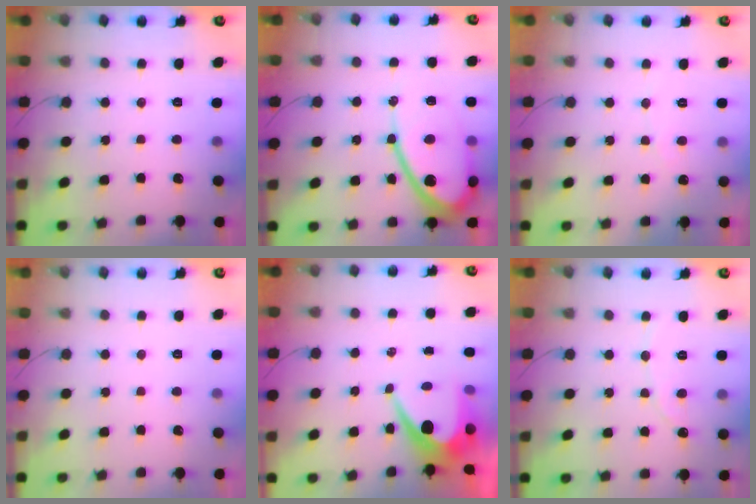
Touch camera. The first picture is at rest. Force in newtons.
{"total": 15.3, "press": 15.2, "slide": 1.4}
{"total": 2.4, "press": 2.4, "slide": 0.1}
{"total": 0.0}
{"total": 7.4, "press": 7.4, "slide": 0.5}
{"total": 2.1, "press": 2.1, "slide": 0.1}